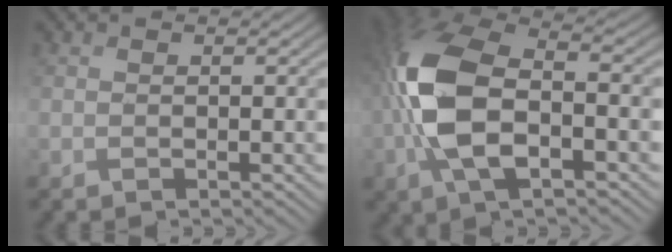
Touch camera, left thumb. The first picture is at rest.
{"total": 12.7, "force": [-2.0, 6.4, 10.8], "torque": [-0.248, 0.003, -0.049]}